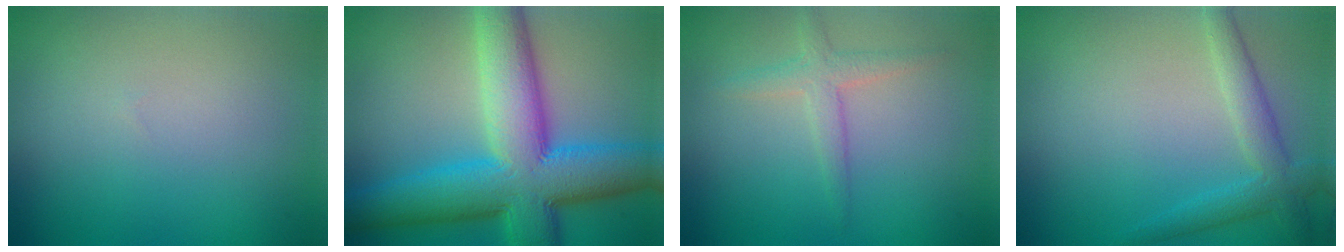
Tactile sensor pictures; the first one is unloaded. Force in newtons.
{"total": 13.1, "press": 13.1, "slide": 0.2}
{"total": 2.2, "press": 2.2, "slide": 0.1}
{"total": 3.0, "press": 3.0, "slide": 0.0}